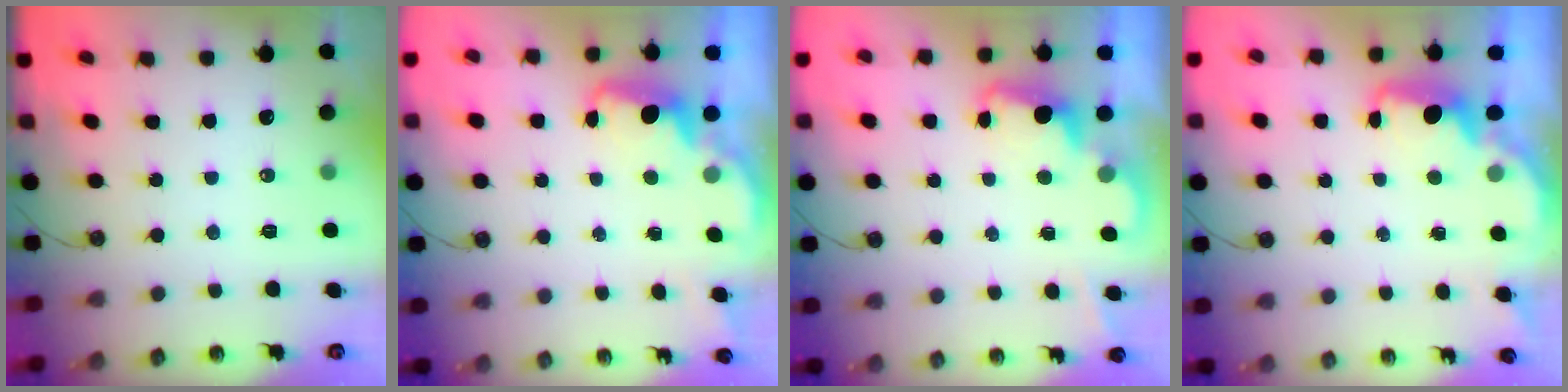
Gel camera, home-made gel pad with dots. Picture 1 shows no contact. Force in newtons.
{"total": 2.3, "press": 2.3, "slide": 0.5}
{"total": 2.3, "press": 2.3, "slide": 0.5}
{"total": 2.1, "press": 2.0, "slide": 0.7}